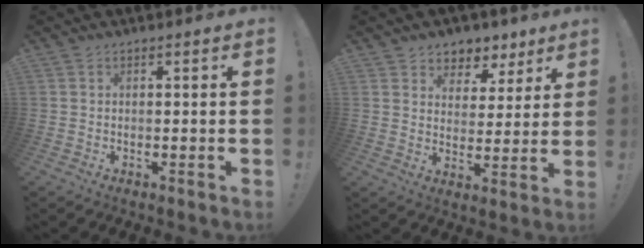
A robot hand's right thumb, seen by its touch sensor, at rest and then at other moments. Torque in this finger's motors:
{"motor_torque": [-0.07, 1.00, 0.31, -0.24, -0.01]}